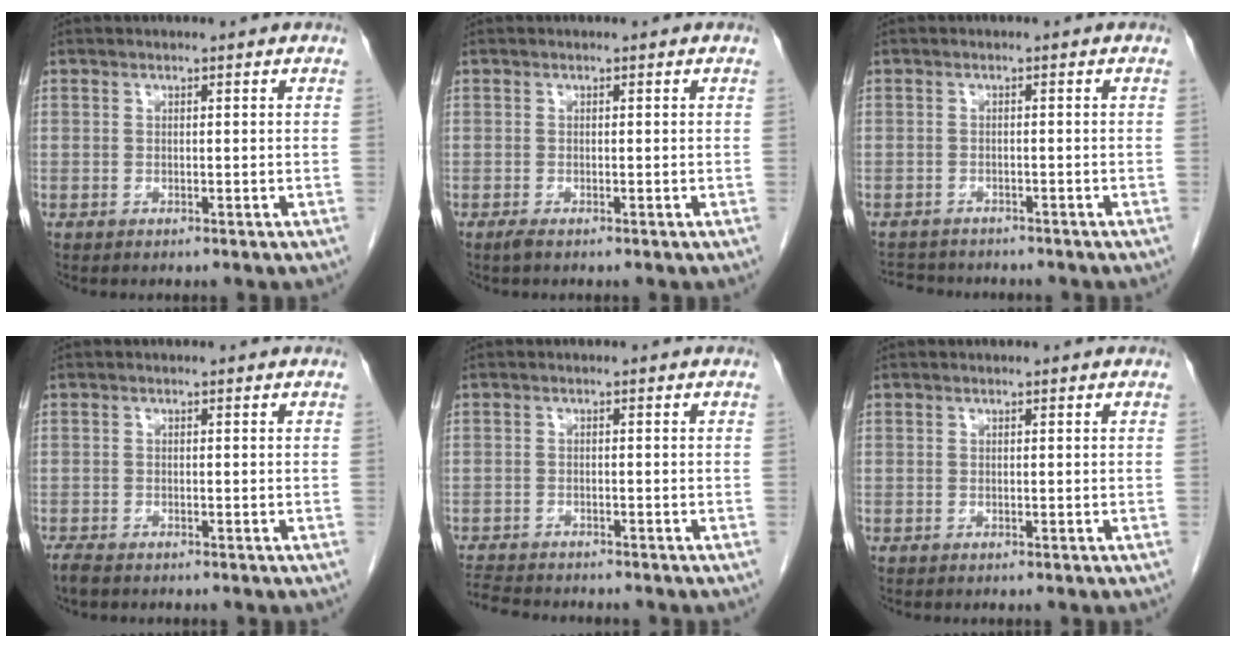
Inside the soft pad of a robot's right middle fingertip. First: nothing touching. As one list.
[{"total": 0.7, "force": [-0.5, 0.0, 0.5], "torque": [-0.014, -0.004, -0.010]}, {"total": 5.8, "force": [-5.4, 1.8, 1.4], "torque": [-0.023, -0.003, -0.078]}, {"total": 2.3, "force": [-1.9, 0.7, 1.1], "torque": [-0.027, -0.007, -0.031]}, {"total": 6.8, "force": [-6.3, 1.2, 2.1], "torque": [-0.038, -0.010, -0.103]}, {"total": 0.0}]